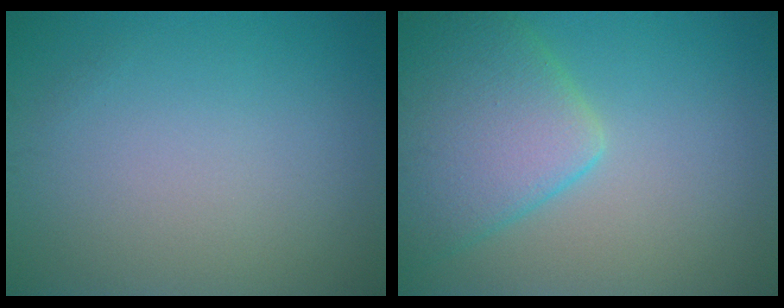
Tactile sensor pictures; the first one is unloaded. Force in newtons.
{"total": 7.4, "press": 7.4, "slide": 0.4}